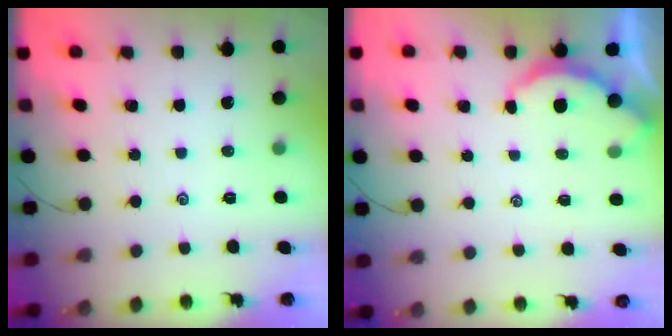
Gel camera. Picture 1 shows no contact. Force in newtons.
{"total": 2.9, "press": 2.9, "slide": 0.3}